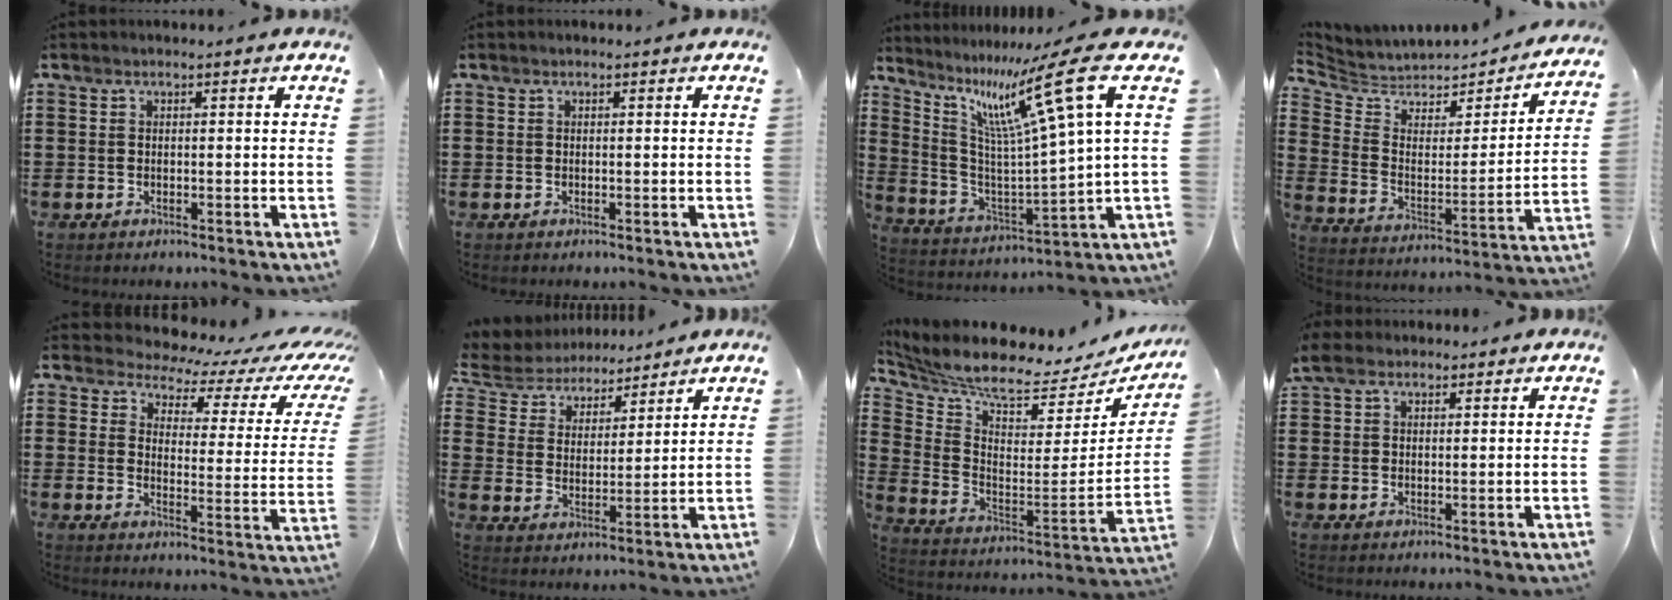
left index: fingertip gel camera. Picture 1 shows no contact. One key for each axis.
{"total": 0.0}
{"total": 14.2, "fx": 7.0, "fy": 0.3, "fz": 12.3, "tx": -0.248, "ty": -0.029, "tz": 0.098}
{"total": 4.3, "fx": 3.6, "fy": 2.2, "fz": 0.8, "tx": -0.045, "ty": -0.030, "tz": 0.058}
{"total": 3.8, "fx": 3.3, "fy": 1.4, "fz": 1.1, "tx": -0.032, "ty": -0.036, "tz": 0.047}
{"total": 5.3, "fx": 5.1, "fy": 1.5, "fz": 0.6, "tx": -0.043, "ty": -0.030, "tz": 0.086}
{"total": 6.6, "fx": 5.5, "fy": 1.1, "fz": 3.4, "tx": -0.089, "ty": -0.060, "tz": 0.086}
{"total": 4.1, "fx": 3.1, "fy": 2.3, "fz": 1.5, "tx": -0.034, "ty": 0.005, "tz": 0.058}